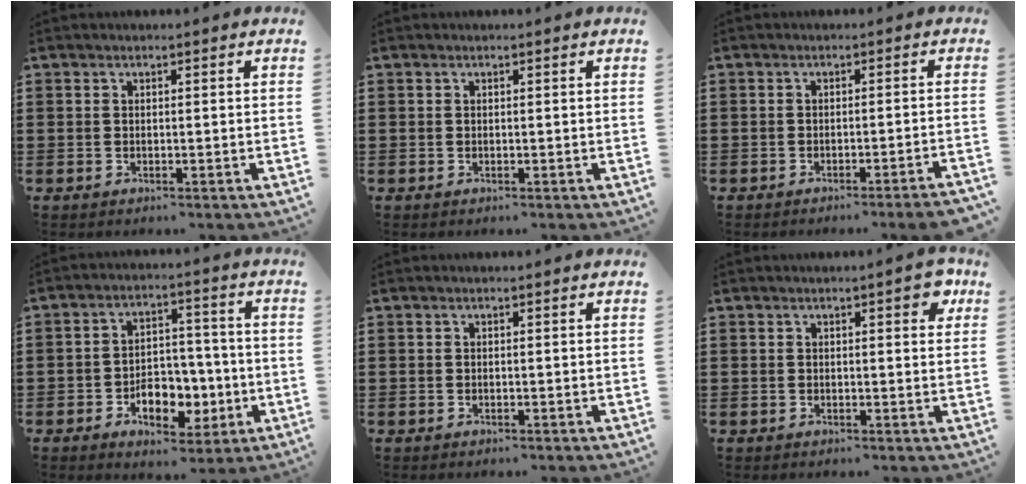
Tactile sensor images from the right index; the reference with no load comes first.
{"total": 0.0}
{"total": 2.1, "force": [-1.7, -0.4, 1.1], "torque": [-0.018, -0.002, -0.034]}
{"total": 8.2, "force": [-2.8, 5.5, 5.3], "torque": [-0.067, 0.013, -0.048]}
{"total": 0.0}
{"total": 3.0, "force": [1.5, 0.8, 2.5], "torque": [-0.028, -0.002, 0.018]}